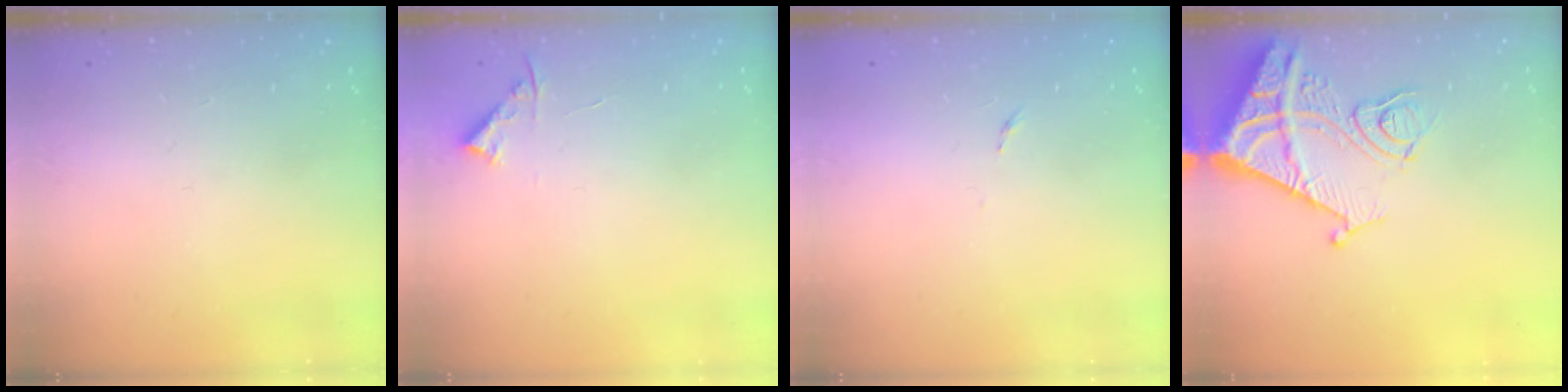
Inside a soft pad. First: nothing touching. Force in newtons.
{"total": 3.4, "press": 3.4, "slide": 0.4}
{"total": 2.6, "press": 2.6, "slide": 0.4}
{"total": 13.8, "press": 13.8, "slide": 1.4}